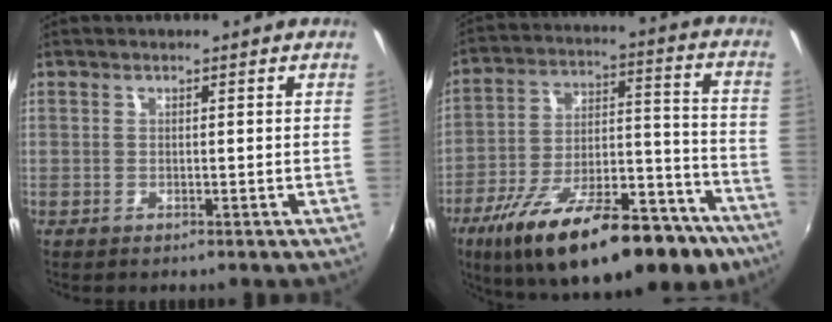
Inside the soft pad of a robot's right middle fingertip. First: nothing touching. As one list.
[{"total": 29.1, "force": [-18.9, 11.1, 19.2], "torque": [-0.305, -0.018, -0.269]}]